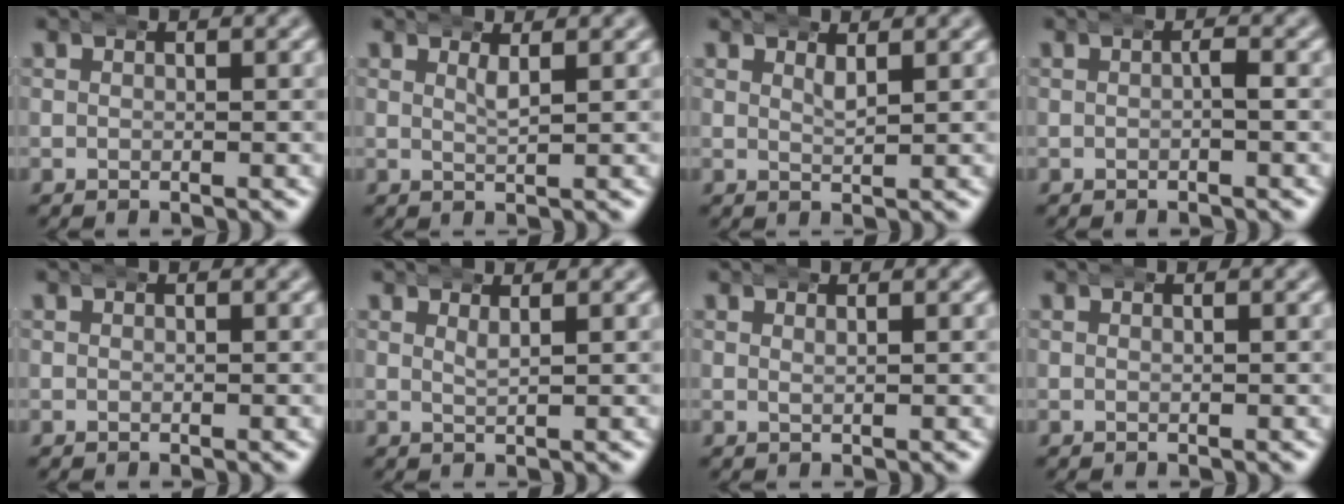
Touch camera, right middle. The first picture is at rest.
{"total": 1.4, "force": [1.0, -0.1, 1.0], "torque": [-0.021, -0.011, 0.022]}
{"total": 1.4, "force": [1.2, 0.1, 0.8], "torque": [-0.015, -0.011, 0.025]}
{"total": 0.7, "force": [-0.2, 0.0, 0.7], "torque": [-0.011, -0.001, -0.003]}
{"total": 0.0}
{"total": 1.3, "force": [1.1, -0.1, 0.7], "torque": [-0.015, -0.011, 0.024]}
{"total": 0.7, "force": [0.6, -0.2, 0.3], "torque": [-0.007, -0.006, 0.014]}
{"total": 0.0}